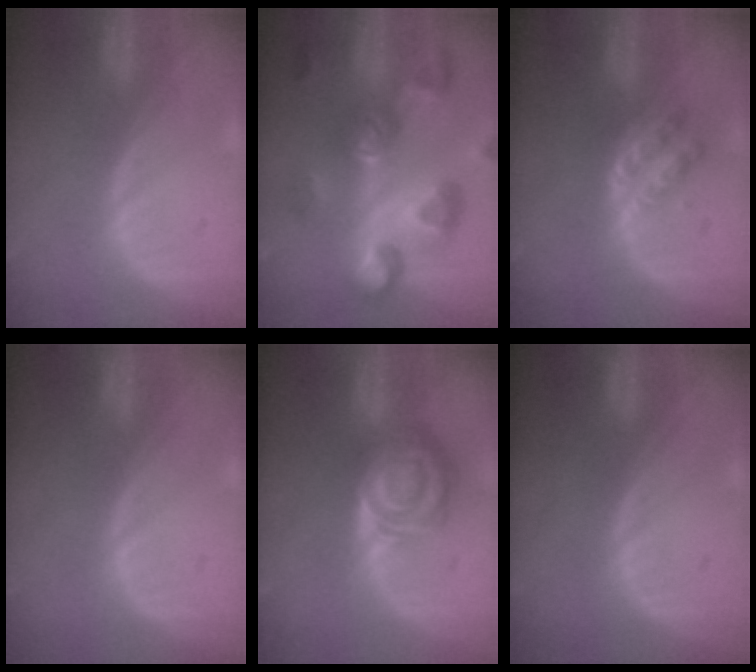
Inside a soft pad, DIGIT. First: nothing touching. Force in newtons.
{"total": 11.3, "press": 10.1, "slide": 5.1}
{"total": 4.7, "press": 4.6, "slide": 1.2}
{"total": 0.0}
{"total": 8.4, "press": 7.2, "slide": 4.3}
{"total": 0.0}